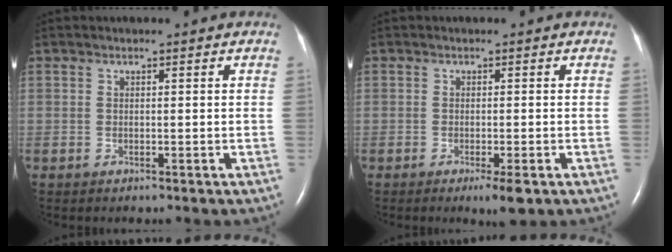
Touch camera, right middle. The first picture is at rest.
{"total": 2.8, "force": [-1.4, 0.3, 2.3], "torque": [-0.033, -0.007, -0.018]}